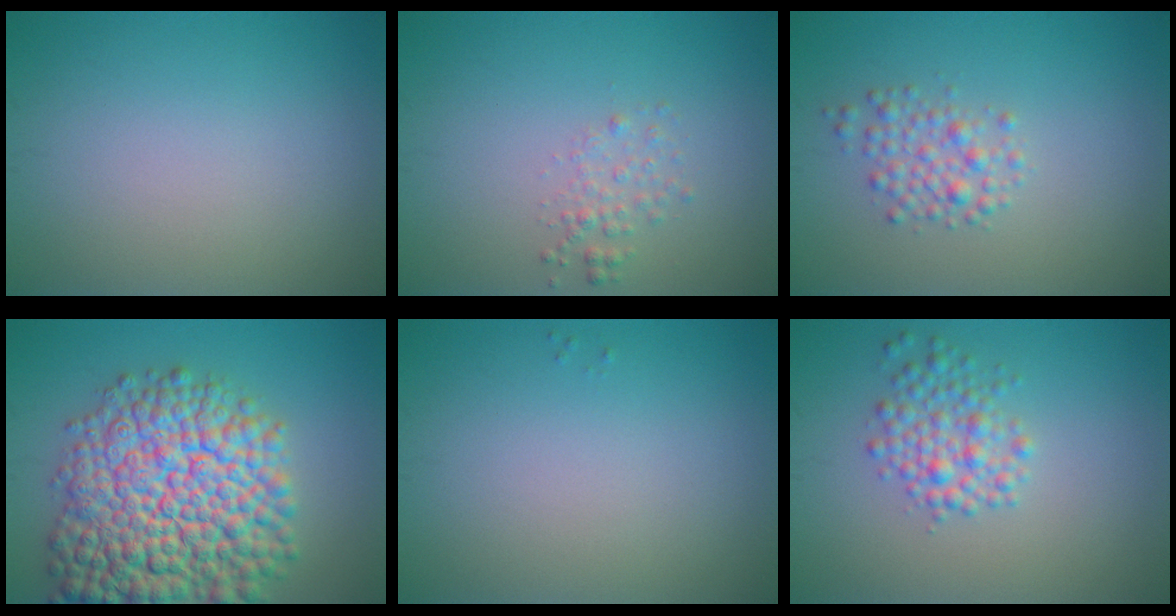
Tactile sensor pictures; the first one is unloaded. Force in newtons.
{"total": 1.4, "press": 1.4, "slide": 0.1}
{"total": 2.3, "press": 2.3, "slide": 0.1}
{"total": 14.4, "press": 14.4, "slide": 0.6}
{"total": 0.0}
{"total": 3.1, "press": 3.1, "slide": 0.1}